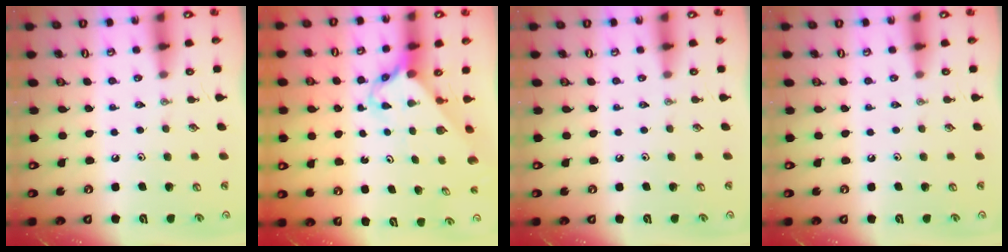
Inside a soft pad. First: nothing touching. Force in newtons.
{"total": 2.7, "press": 2.7, "slide": 0.2}
{"total": 0.0}
{"total": 0.0}